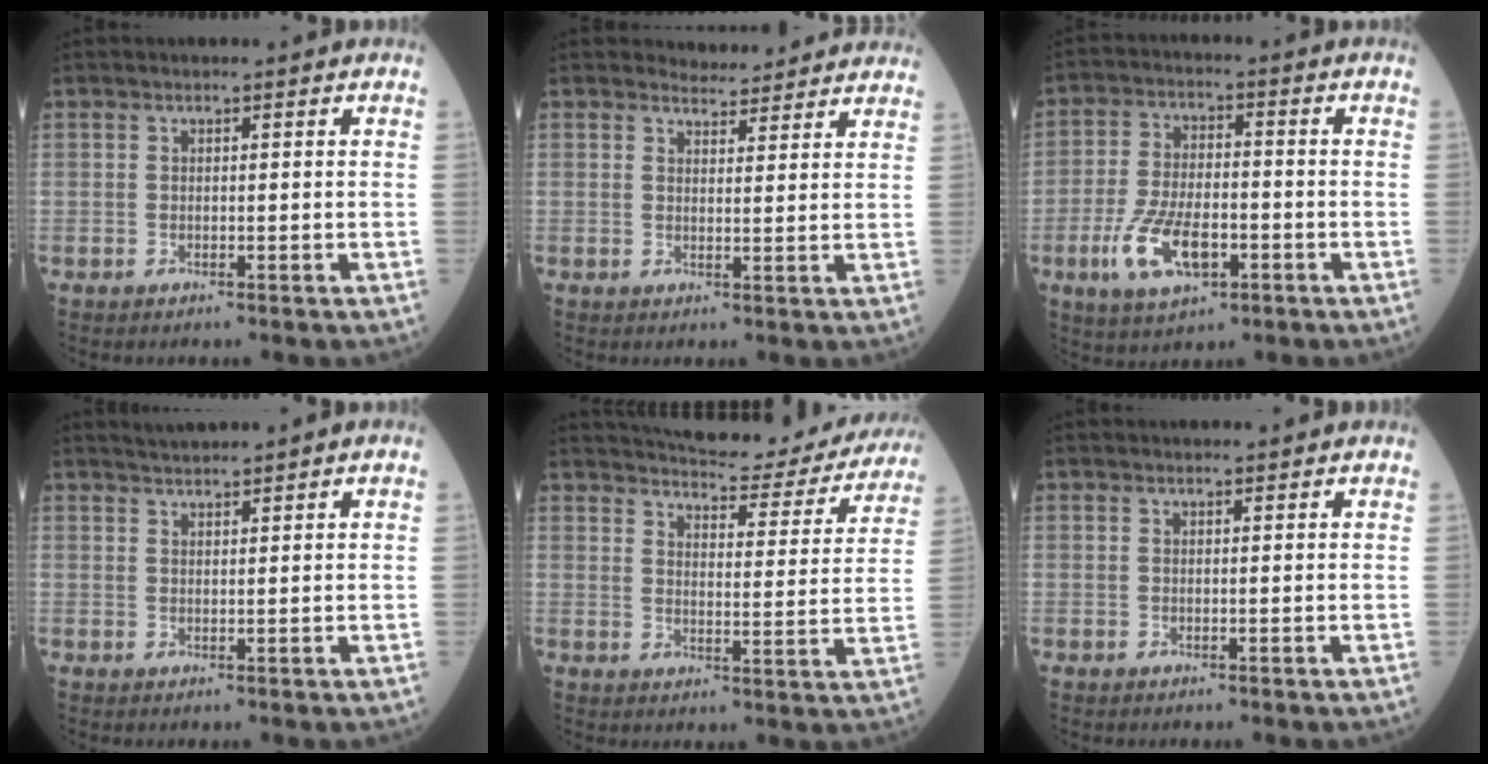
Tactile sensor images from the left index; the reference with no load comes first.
{"total": 5.2, "force": [5.0, 1.2, 0.1], "torque": [-0.001, 0.008, 0.054]}
{"total": 10.2, "force": [-4.1, 4.4, 8.2], "torque": [-0.174, -0.004, -0.071]}
{"total": 2.4, "force": [2.3, -0.5, 0.5], "torque": [-0.012, 0.010, 0.046]}
{"total": 20.8, "force": [19.4, 4.3, 6.3], "torque": [-0.076, -0.032, 0.230]}
{"total": 1.9, "force": [1.8, 0.3, 0.5], "torque": [-0.007, 0.011, 0.022]}